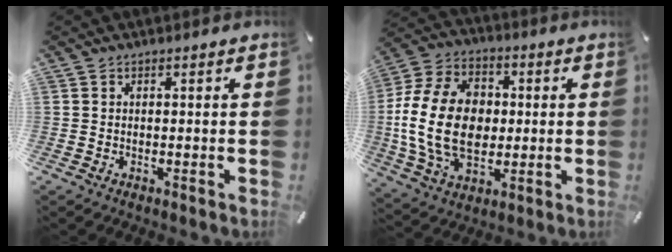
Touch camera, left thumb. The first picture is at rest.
{"total": 19.4, "force": [-0.5, 14.4, 13.0], "torque": [-0.282, 0.010, -0.013]}